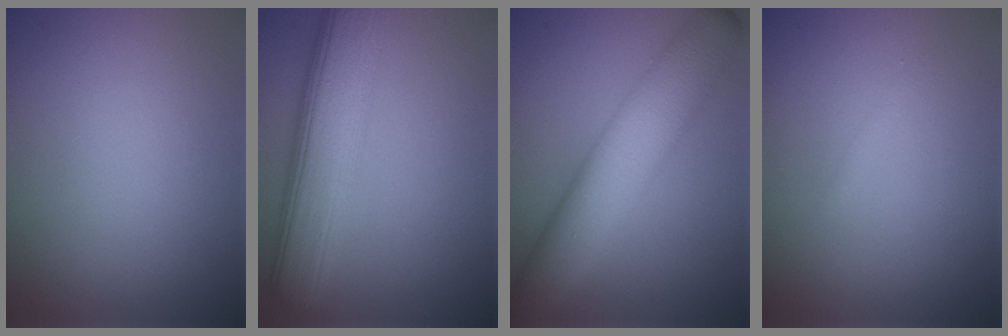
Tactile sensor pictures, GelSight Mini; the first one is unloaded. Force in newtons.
{"total": 8.4, "press": 8.4, "slide": 0.2}
{"total": 8.4, "press": 8.4, "slide": 0.1}
{"total": 0.6, "press": 0.6, "slide": 0.0}